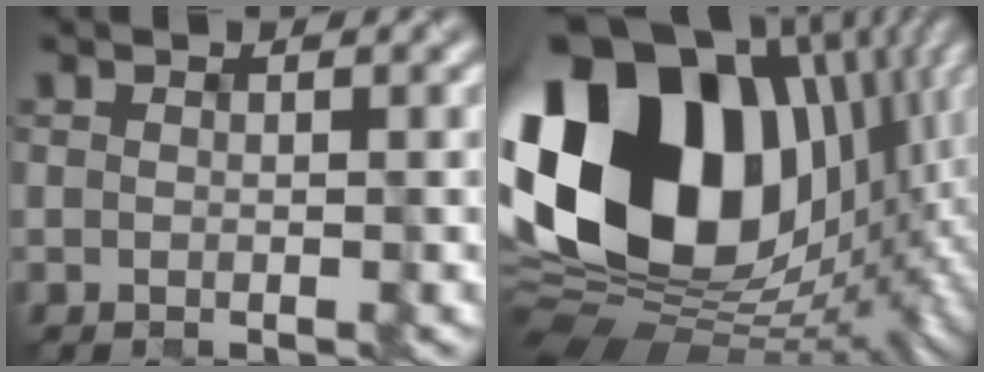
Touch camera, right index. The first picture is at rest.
{"total": 21.5, "force": [3.9, 15.0, 14.9], "torque": [-0.324, -0.008, 0.082]}